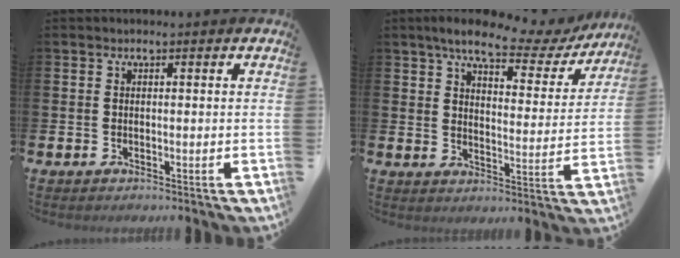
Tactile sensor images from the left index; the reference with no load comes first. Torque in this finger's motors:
{"motor_torque": [1.07, -1.07, 0.19, 0.13]}